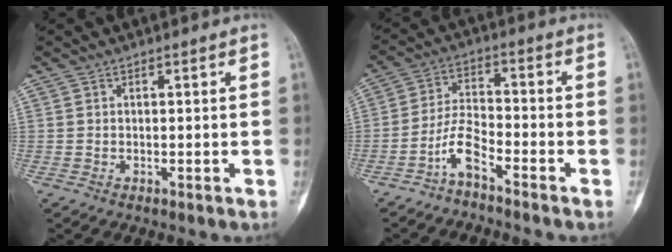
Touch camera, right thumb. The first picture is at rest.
{"total": 5.6, "force": [-4.1, 1.4, 3.6], "torque": [-0.073, 0.039, -0.085]}